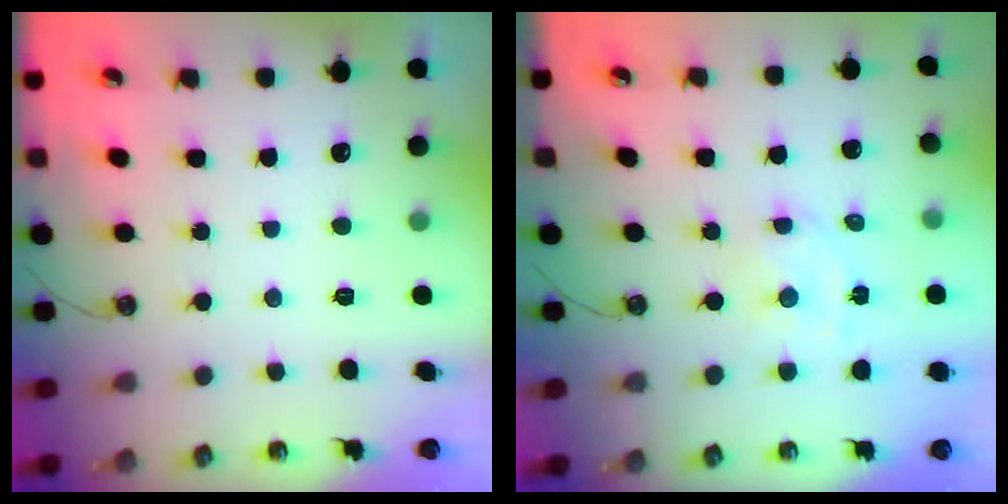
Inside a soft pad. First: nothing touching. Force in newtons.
{"total": 3.0, "press": 3.0, "slide": 0.3}